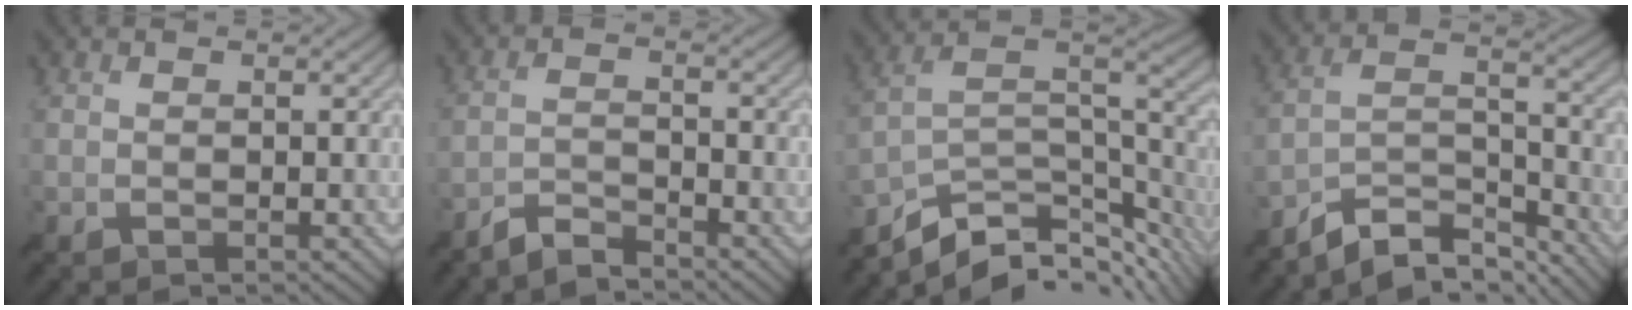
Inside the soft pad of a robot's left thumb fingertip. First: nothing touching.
{"total": 3.5, "force": [-3.3, 0.5, 1.0], "torque": [-0.019, -0.002, -0.073]}
{"total": 11.5, "force": [-7.6, 4.7, 7.3], "torque": [-0.150, -0.006, -0.120]}
{"total": 8.7, "force": [-7.3, 2.8, 3.8], "torque": [-0.067, 0.001, -0.143]}